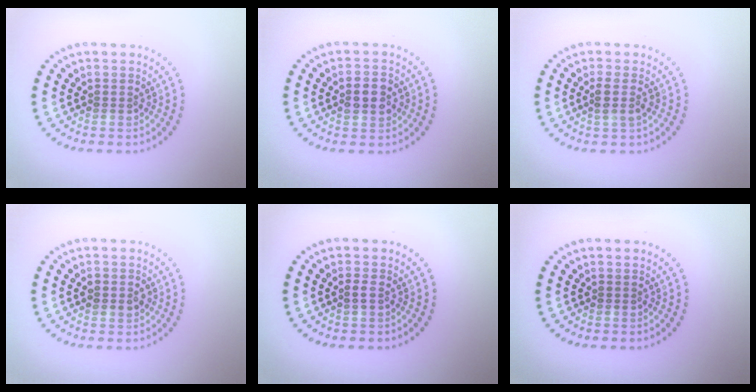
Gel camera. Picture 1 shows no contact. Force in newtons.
{"total": 2.8, "press": 2.8, "slide": 0.2}
{"total": 1.6, "press": 1.3, "slide": 0.8}
{"total": 1.4, "press": 1.4, "slide": 0.0}
{"total": 0.7, "press": 0.7, "slide": 0.1}
{"total": 0.0}